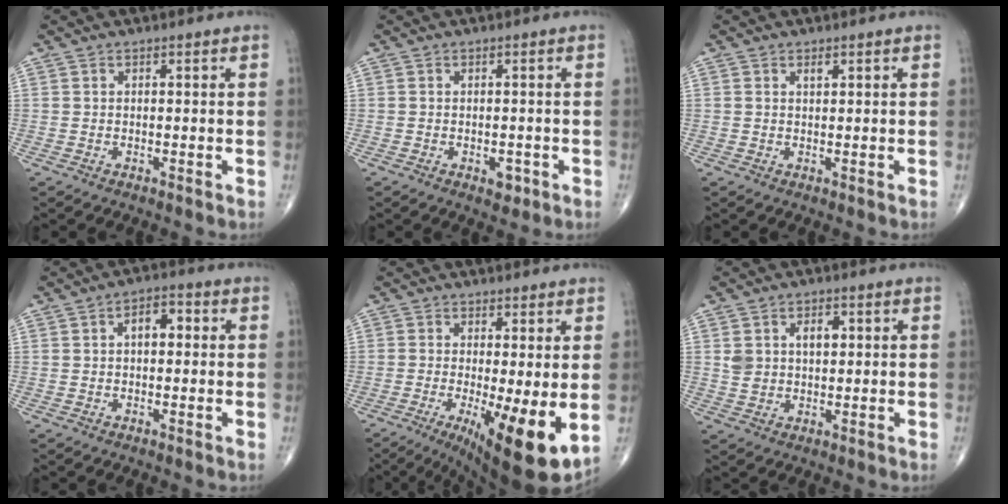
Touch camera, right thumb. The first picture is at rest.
{"total": 2.2, "force": [-0.9, 1.3, 1.5], "torque": [-0.011, 0.001, -0.010]}
{"total": 0.9, "force": [0.5, 0.4, 0.6], "torque": [-0.007, -0.003, 0.009]}
{"total": 4.8, "force": [0.8, 2.7, 3.8], "torque": [-0.049, 0.014, 0.006]}
{"total": 12.8, "force": [-2.6, 3.0, 12.1], "torque": [-0.186, -0.028, -0.031]}
{"total": 5.8, "force": [1.5, 3.9, 3.9], "torque": [-0.052, -0.001, 0.030]}